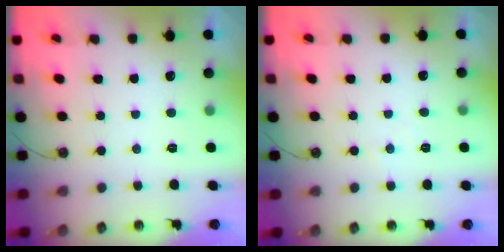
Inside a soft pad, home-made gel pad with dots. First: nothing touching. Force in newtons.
{"total": 2.6, "press": 2.5, "slide": 0.5}